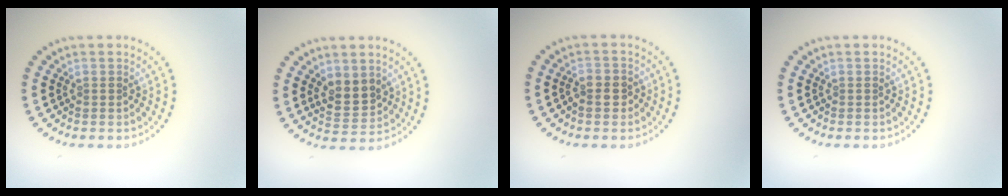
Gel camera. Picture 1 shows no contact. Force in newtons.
{"total": 2.8, "press": 2.7, "slide": 0.9}
{"total": 1.5, "press": 1.5, "slide": 0.5}
{"total": 0.0}